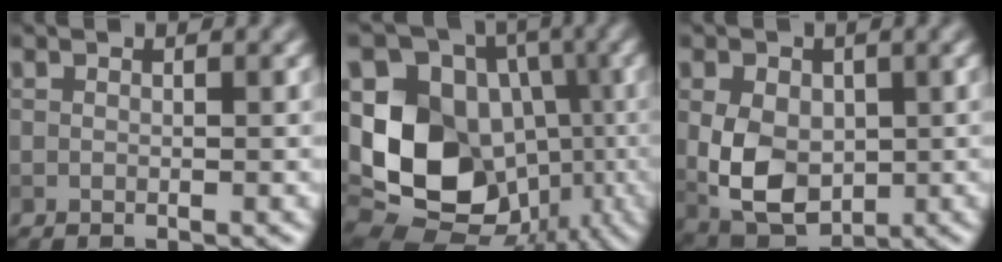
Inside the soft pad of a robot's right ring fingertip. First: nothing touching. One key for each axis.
{"total": 14.0, "fx": -1.5, "fy": 11.4, "fz": 7.9, "tx": -0.161, "ty": -0.005, "tz": -0.029}
{"total": 6.7, "fx": -0.3, "fy": 4.7, "fz": 4.7, "tx": -0.100, "ty": -0.009, "tz": -0.005}